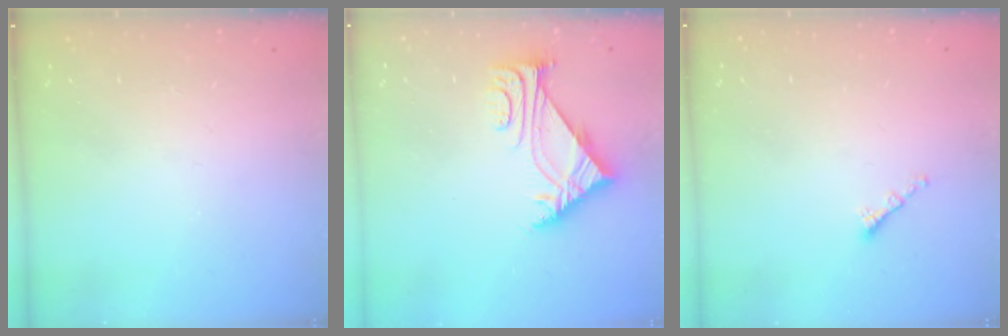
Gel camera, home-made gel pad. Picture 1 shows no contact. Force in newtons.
{"total": 5.8, "press": 5.8, "slide": 1.0}
{"total": 1.3, "press": 1.2, "slide": 0.6}